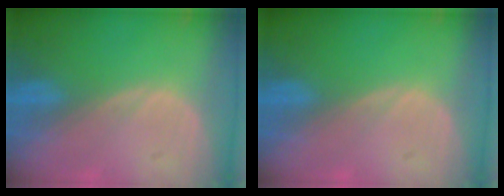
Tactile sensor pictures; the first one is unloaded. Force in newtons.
{"total": 0.0}